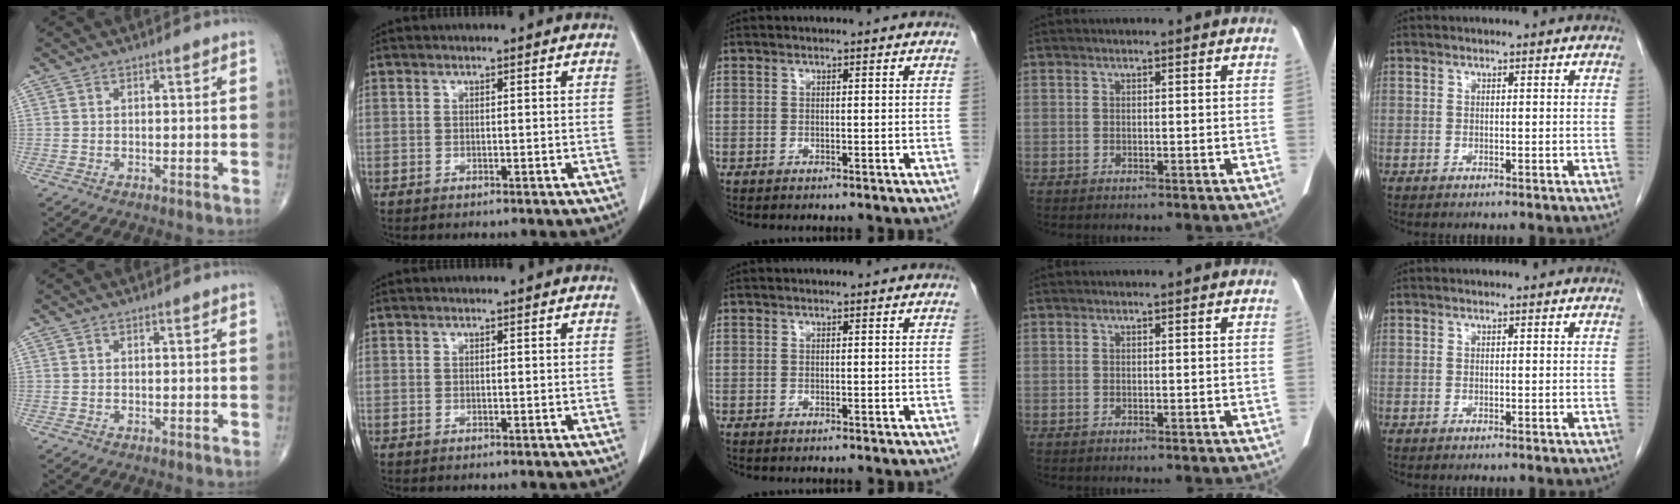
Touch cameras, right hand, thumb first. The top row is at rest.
{}